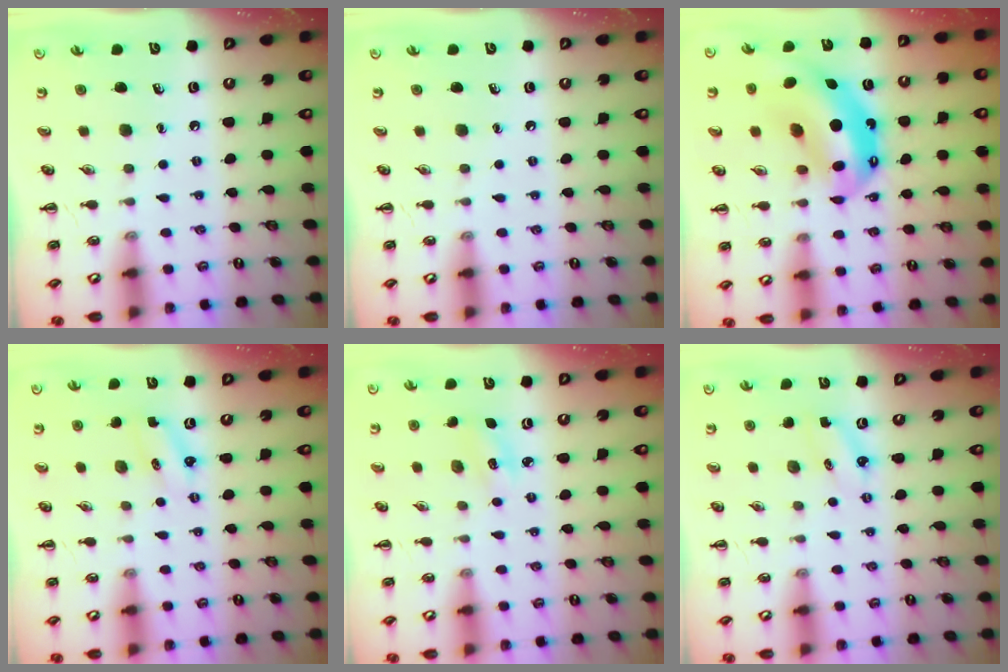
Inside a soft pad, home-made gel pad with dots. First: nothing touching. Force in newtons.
{"total": 0.0}
{"total": 14.9, "press": 14.2, "slide": 4.3}
{"total": 2.4, "press": 2.4, "slide": 0.6}
{"total": 3.5, "press": 3.4, "slide": 1.0}
{"total": 2.9, "press": 2.8, "slide": 0.7}